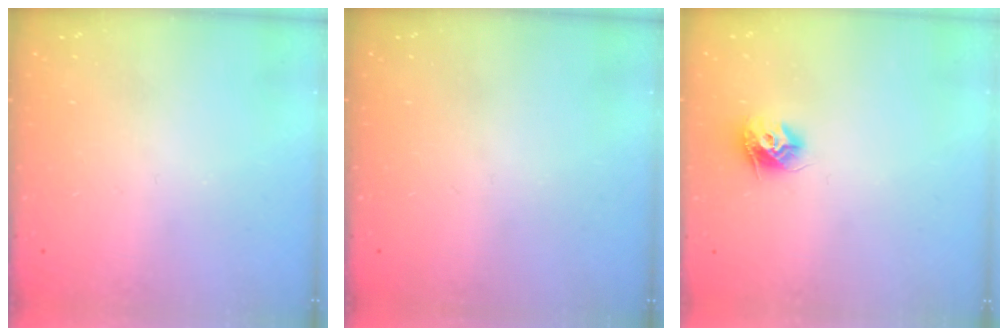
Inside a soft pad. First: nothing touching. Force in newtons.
{"total": 0.0}
{"total": 9.1, "press": 9.1, "slide": 0.3}